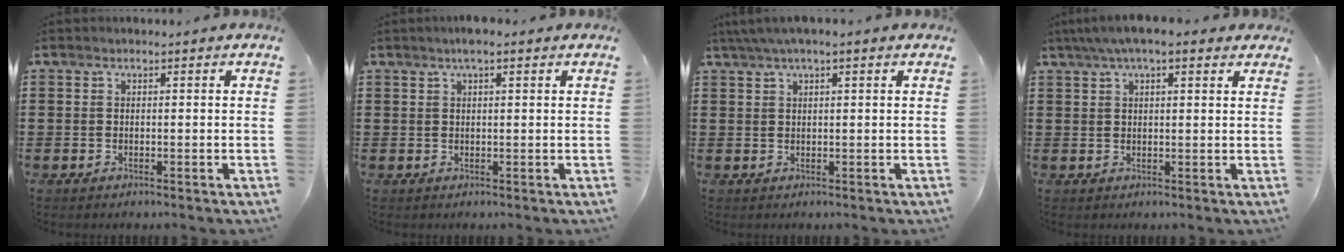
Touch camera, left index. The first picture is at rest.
{"total": 2.2, "force": [1.3, 0.2, 1.7], "torque": [-0.034, 0.004, 0.022]}
{"total": 2.4, "force": [1.4, 0.2, 2.0], "torque": [-0.039, 0.002, 0.025]}
{"total": 4.6, "force": [3.1, 0.9, 3.3], "torque": [-0.069, 0.007, 0.055]}